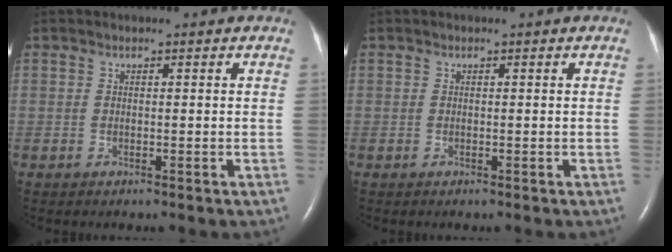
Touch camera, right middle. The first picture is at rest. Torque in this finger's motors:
{"motor_torque": [0.12, -0.06, 0.00, 0.01]}